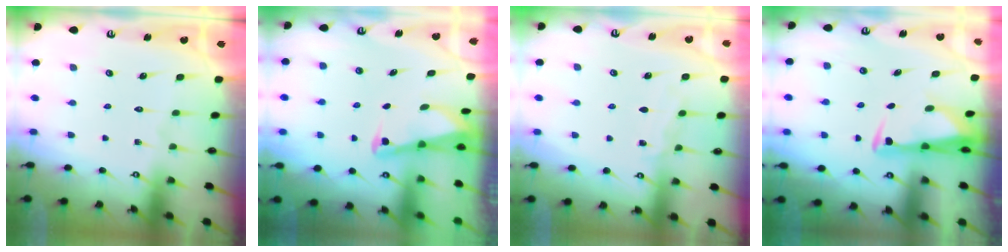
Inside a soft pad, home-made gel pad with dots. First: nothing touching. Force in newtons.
{"total": 2.0, "press": 2.0, "slide": 0.4}
{"total": 5.0, "press": 5.0, "slide": 0.5}
{"total": 2.9, "press": 2.8, "slide": 0.6}